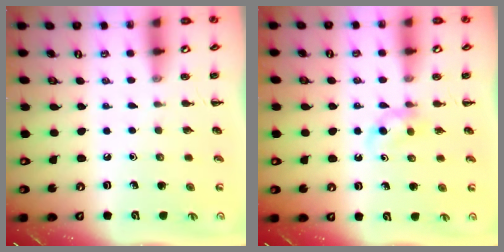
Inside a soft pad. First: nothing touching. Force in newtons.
{"total": 2.9, "press": 2.6, "slide": 1.3}